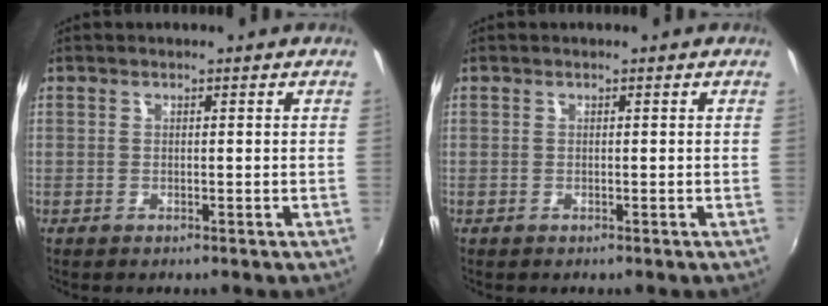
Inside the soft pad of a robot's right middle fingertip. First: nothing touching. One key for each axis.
{"total": 0.0}